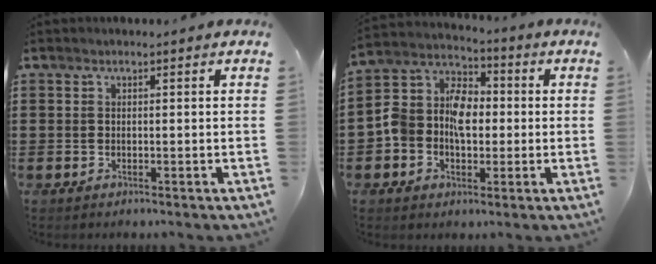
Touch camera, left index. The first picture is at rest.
{"total": 7.8, "force": [-0.9, 6.2, 4.6], "torque": [-0.122, 0.014, -0.022]}